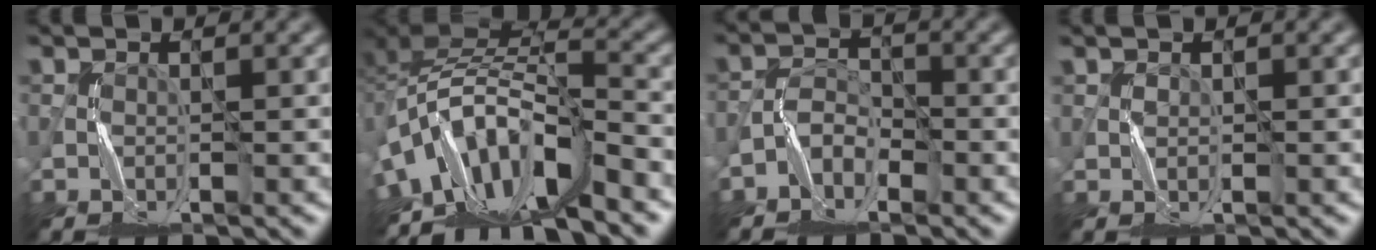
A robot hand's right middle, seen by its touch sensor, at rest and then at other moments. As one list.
[{"total": 10.3, "force": [-6.5, 4.5, 6.6], "torque": [-0.117, 0.001, -0.113]}, {"total": 2.3, "force": [-1.7, 1.3, 0.8], "torque": [-0.013, 0.008, -0.040]}, {"total": 0.6, "force": [0.5, 0.3, 0.1], "torque": [0.000, 0.000, 0.009]}]